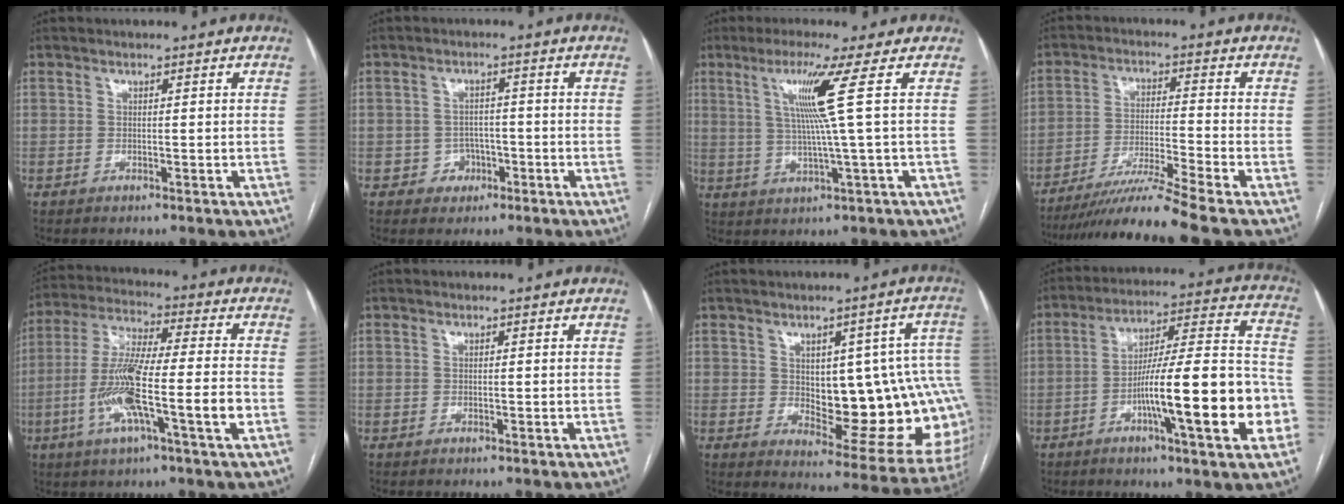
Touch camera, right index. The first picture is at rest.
{"total": 3.2, "force": [-1.3, 2.9, 0.4], "torque": [0.007, 0.013, -0.015]}
{"total": 7.7, "force": [2.3, -2.7, 6.9], "torque": [-0.132, -0.003, 0.055]}
{"total": 11.0, "force": [-9.1, -2.7, 5.5], "torque": [-0.091, -0.030, -0.159]}
{"total": 14.2, "force": [-4.0, 0.9, 13.6], "torque": [-0.263, 0.000, -0.077]}
{"total": 0.0}
{"total": 18.5, "force": [0.3, 6.6, 17.3], "torque": [-0.157, 0.019, 0.024]}
{"total": 20.1, "force": [-6.2, 1.9, 19.0], "torque": [-0.253, 0.015, -0.090]}